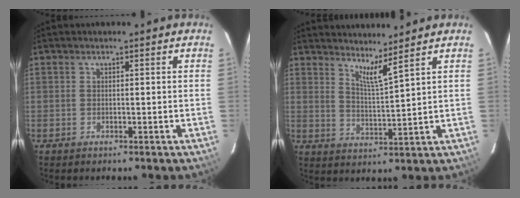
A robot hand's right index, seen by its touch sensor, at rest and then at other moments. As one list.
[{"total": 4.7, "force": [3.9, -0.8, 2.5], "torque": [-0.047, -0.019, 0.067]}]